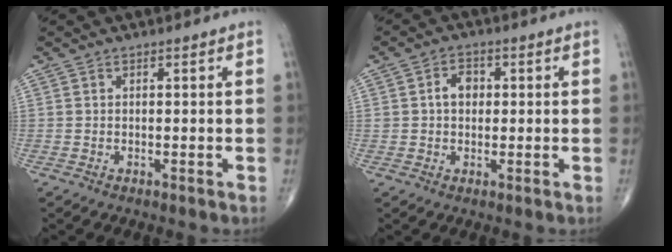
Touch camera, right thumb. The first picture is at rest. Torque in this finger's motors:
{"motor_torque": [-0.13, -0.14, 0.38, -0.07, 0.04]}